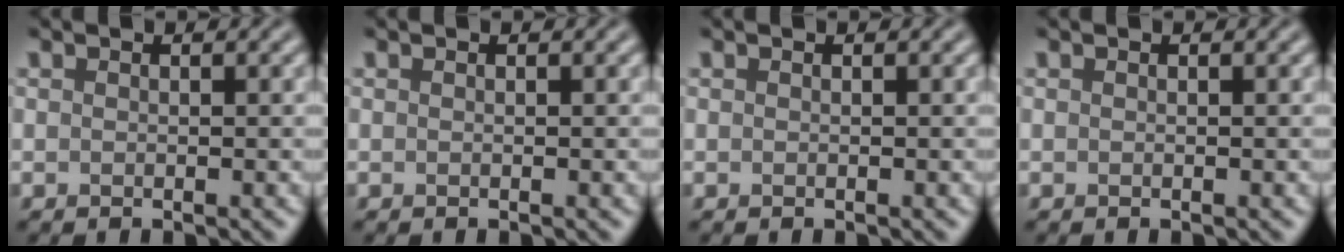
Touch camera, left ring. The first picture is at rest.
{"total": 0.0}
{"total": 0.0}
{"total": 0.0}